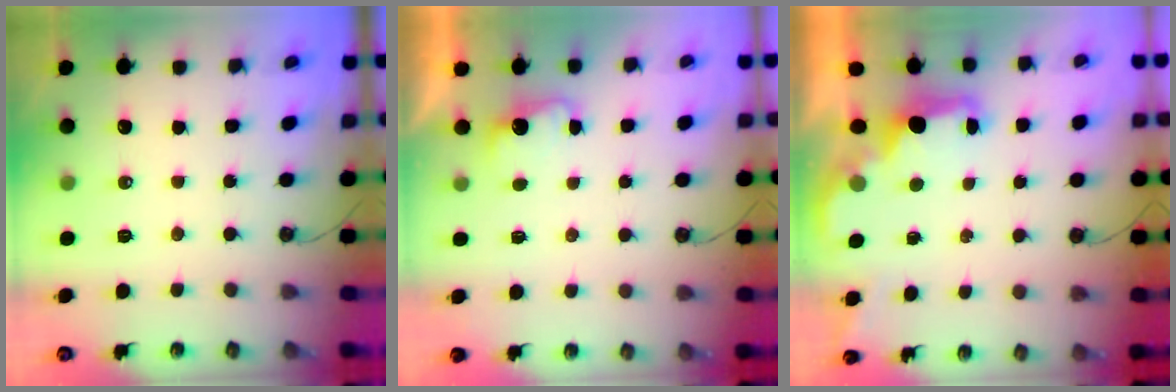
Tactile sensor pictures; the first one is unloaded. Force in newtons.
{"total": 3.0, "press": 2.8, "slide": 1.0}
{"total": 2.2, "press": 2.0, "slide": 0.8}